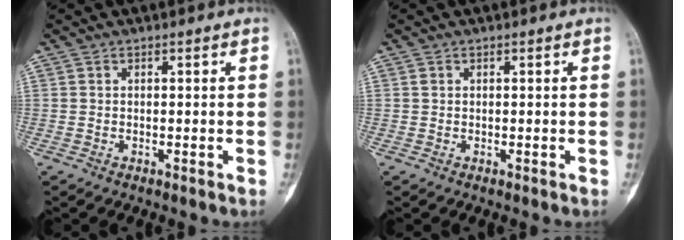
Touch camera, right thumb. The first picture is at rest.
{"total": 0.5, "force": [0.1, 0.5, 0.2], "torque": [0.002, 0.002, 0.002]}